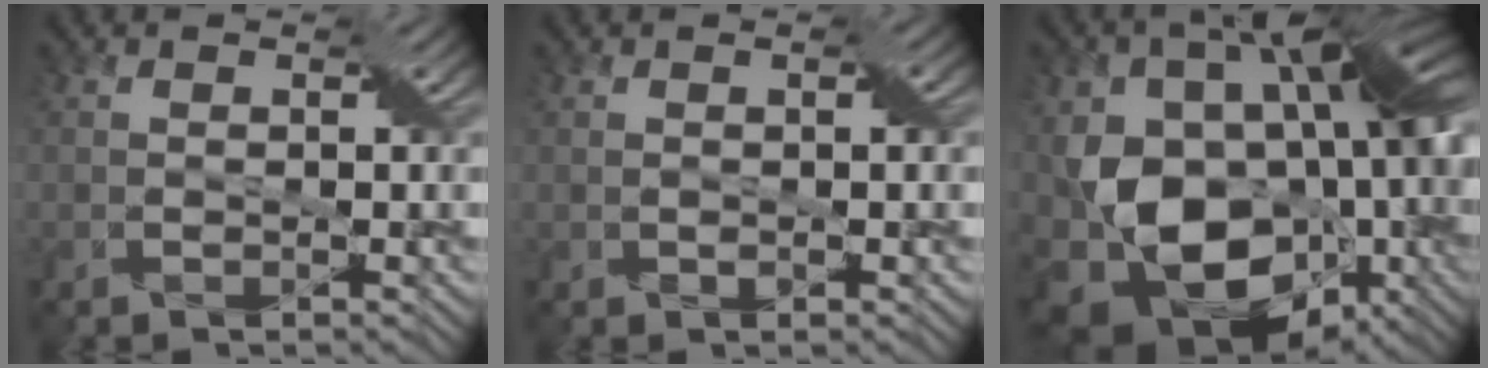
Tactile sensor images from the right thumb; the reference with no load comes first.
{"total": 1.4, "force": [0.0, 0.6, 1.3], "torque": [-0.023, 0.003, 0.001]}
{"total": 20.0, "force": [-2.8, 12.7, 15.1], "torque": [-0.270, -0.018, -0.034]}